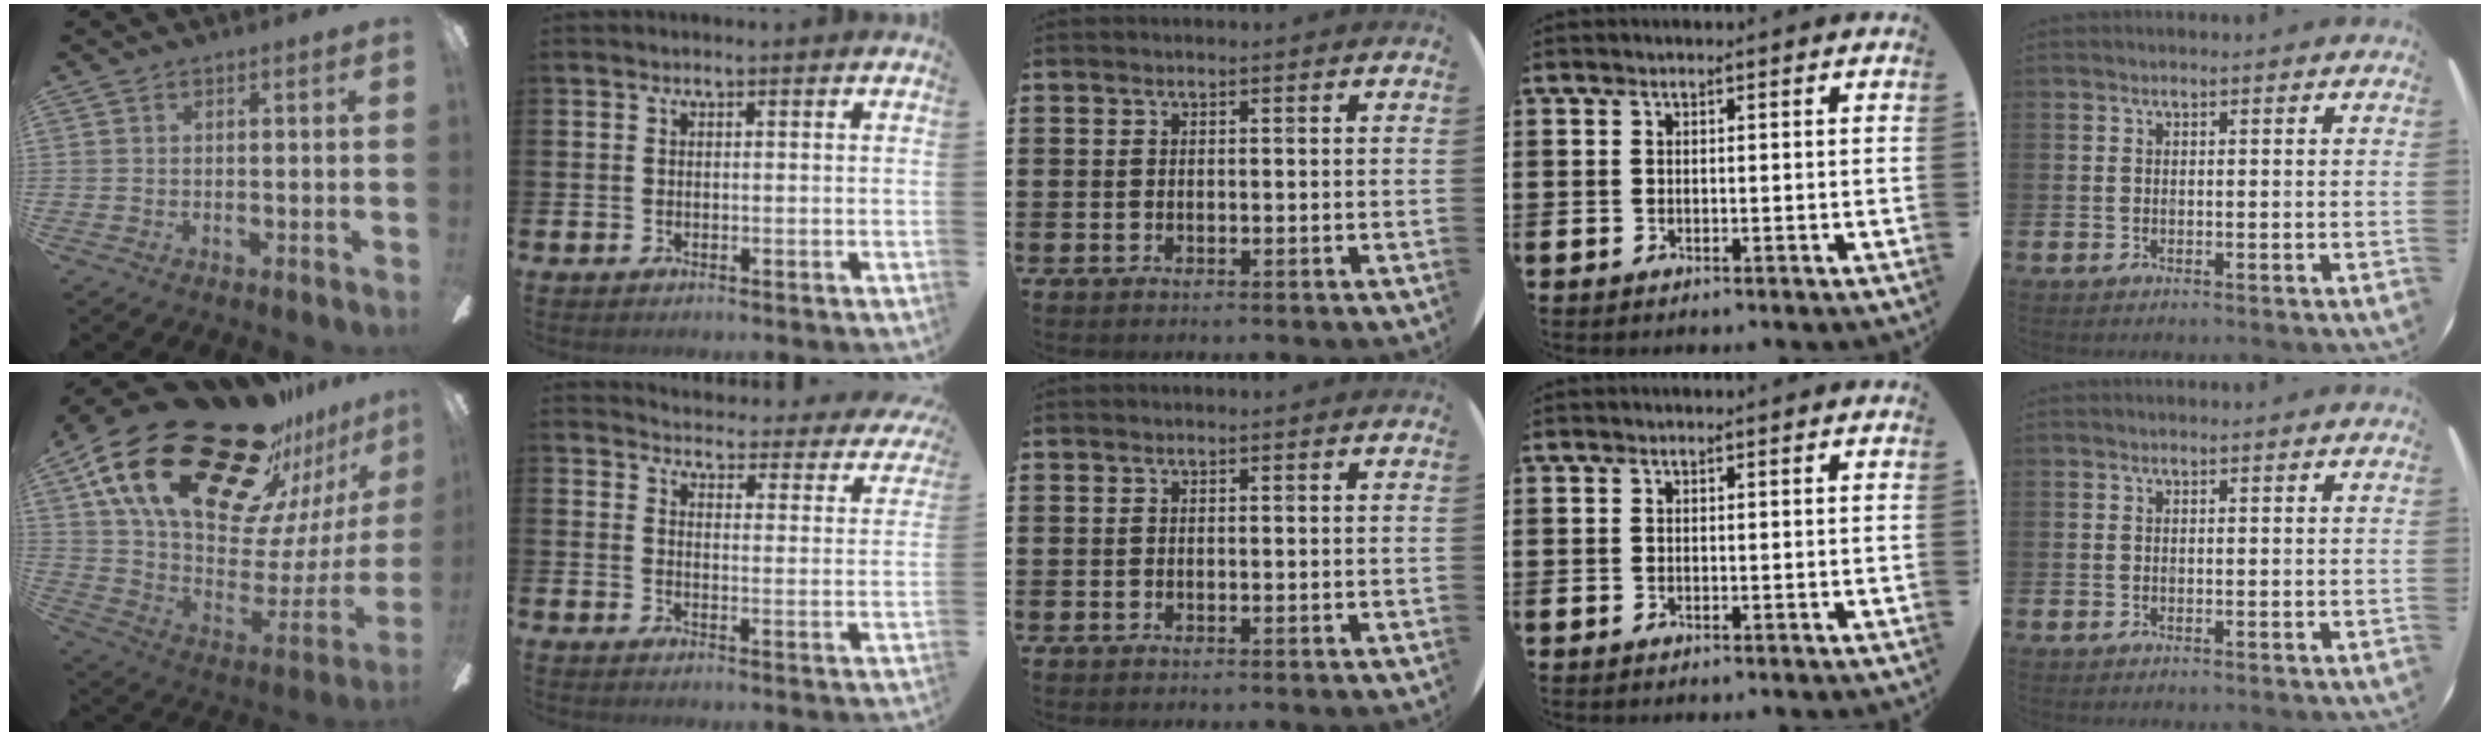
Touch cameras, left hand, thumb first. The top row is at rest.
{"thumb": {"total": 33.1, "force": [22.0, 15.2, 19.5], "torque": [-0.298, -0.168, 0.423]}, "index": {"total": 3.5, "force": [3.4, 0.7, 0.4], "torque": [-0.020, -0.037, 0.050]}}